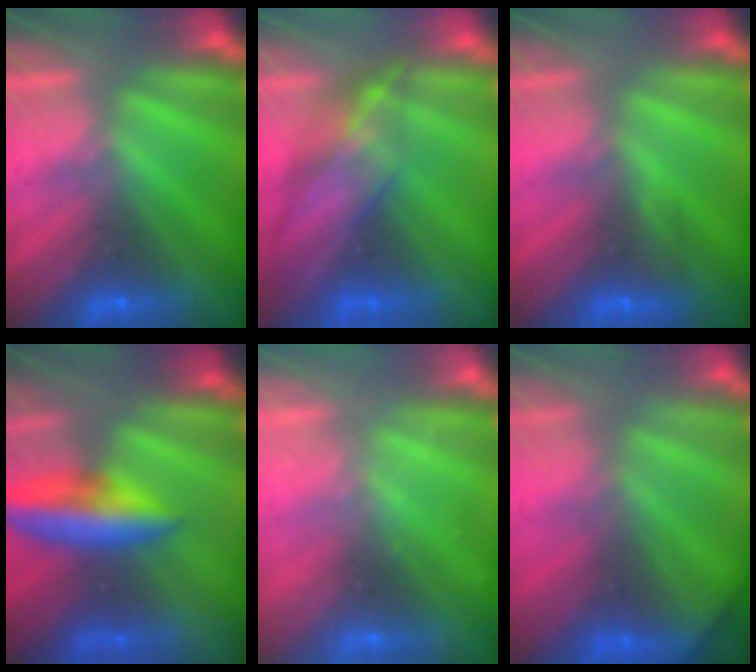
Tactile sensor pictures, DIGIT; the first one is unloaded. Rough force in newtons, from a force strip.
{"total": 4.2}
{"total": 2.9}
{"total": 6.1}
{"total": 2.3}
{"total": 8.4}